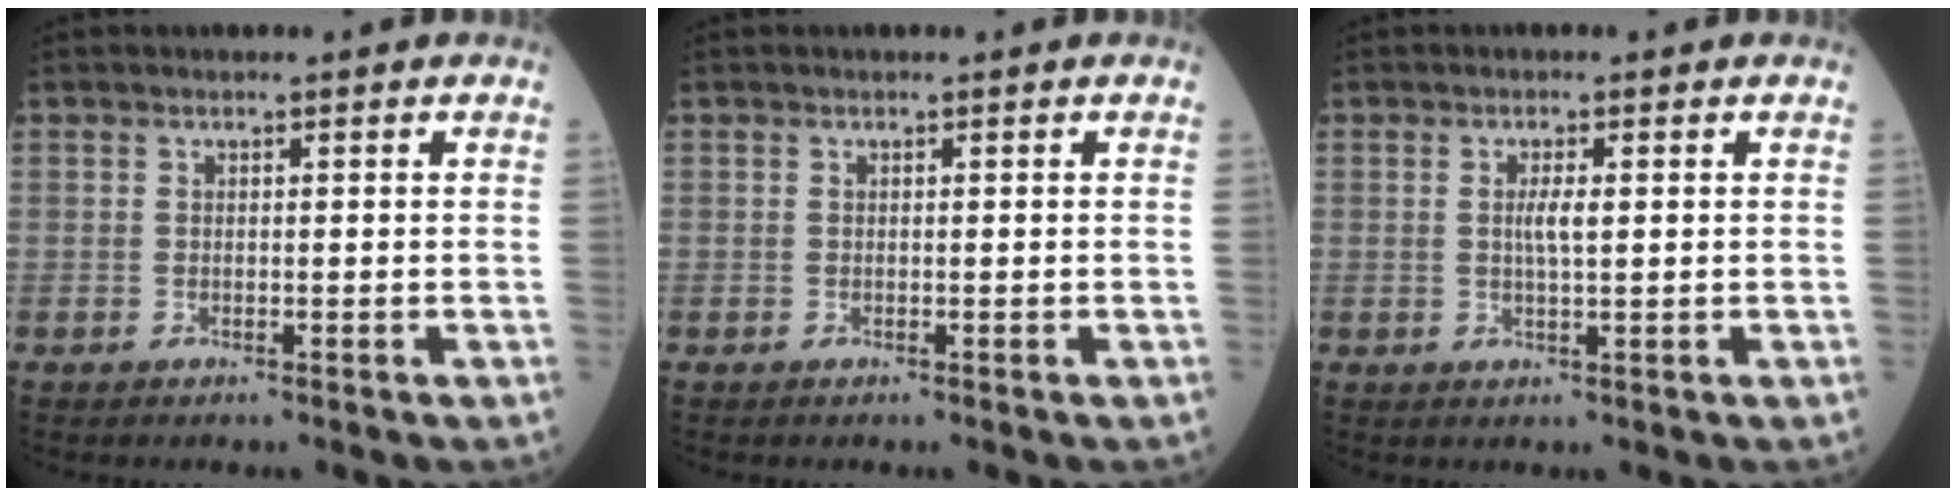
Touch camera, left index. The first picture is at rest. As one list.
[{"total": 0.0}, {"total": 2.4, "force": [0.4, 0.5, 2.3], "torque": [-0.048, -0.003, 0.007]}]